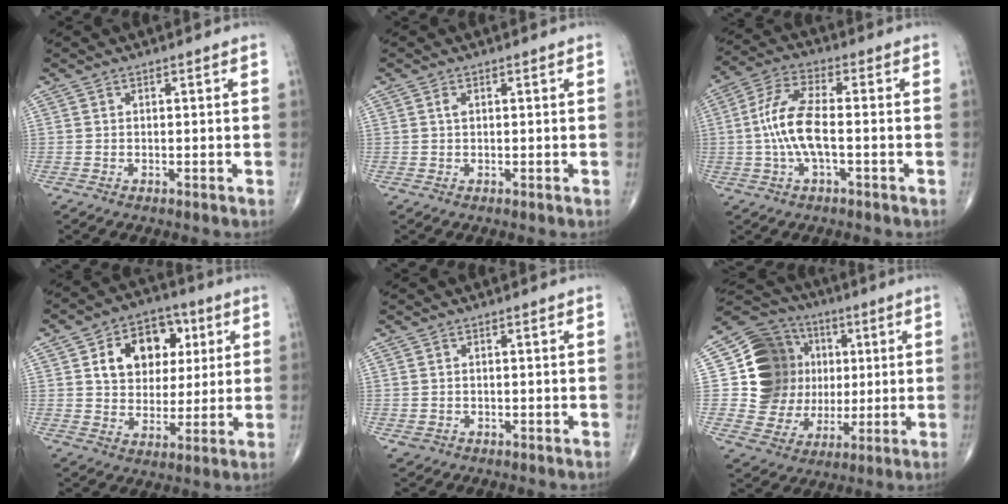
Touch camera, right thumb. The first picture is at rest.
{"total": 0.9, "force": [0.2, 0.5, 0.6], "torque": [-0.011, 0.002, 0.004]}
{"total": 10.1, "force": [-1.1, 3.5, 9.4], "torque": [-0.211, 0.026, -0.023]}
{"total": 13.9, "force": [4.2, 10.4, 8.2], "torque": [-0.080, 0.001, 0.067]}
{"total": 0.8, "force": [-0.1, 0.8, 0.3], "torque": [-0.010, 0.001, 0.003]}
{"total": 17.4, "force": [2.5, 15.8, 6.9], "torque": [-0.063, 0.016, 0.058]}